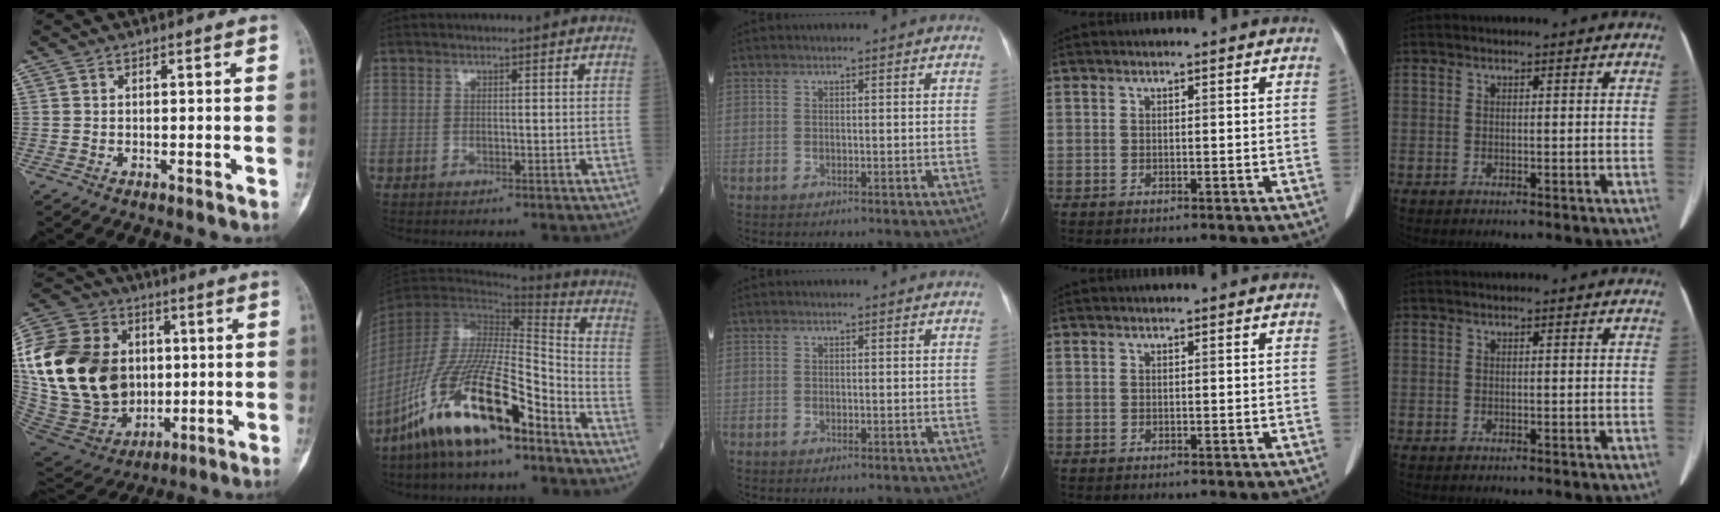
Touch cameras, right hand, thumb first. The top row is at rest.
{"thumb": {"total": 31.2, "force": [2.5, 23.5, 20.3], "torque": [-0.411, 0.016, 0.063]}, "index": {"total": 19.0, "force": [-12.8, 3.4, 13.6], "torque": [-0.280, -0.023, -0.238]}}